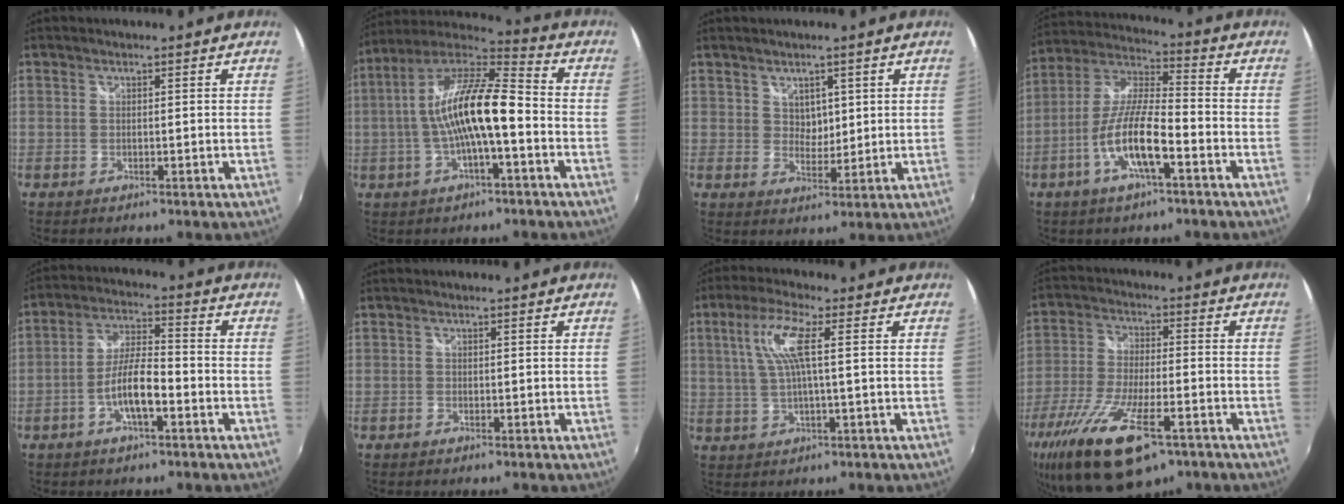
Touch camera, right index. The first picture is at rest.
{"total": 15.0, "force": [-2.4, 3.5, 14.4], "torque": [-0.265, 0.013, -0.045]}
{"total": 3.5, "force": [1.6, 2.8, 1.4], "torque": [-0.016, 0.000, 0.030]}
{"total": 12.0, "force": [-5.2, 2.7, 10.5], "torque": [-0.215, -0.003, -0.100]}
{"total": 7.8, "force": [-3.6, 1.9, 6.7], "torque": [-0.136, 0.006, -0.061]}
{"total": 0.6, "force": [-0.5, -0.4, 0.0], "torque": [-0.001, -0.001, -0.012]}
{"total": 7.3, "force": [1.6, 0.6, 7.1], "torque": [-0.137, 0.005, 0.035]}
{"total": 19.9, "force": [-12.0, 6.8, 14.4], "torque": [-0.295, -0.064, -0.210]}